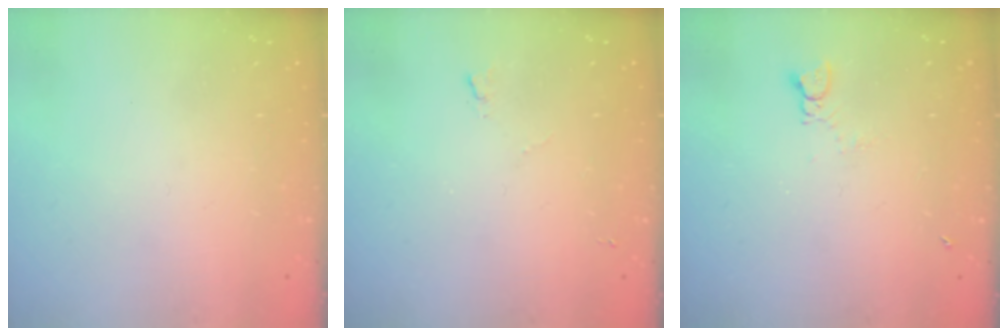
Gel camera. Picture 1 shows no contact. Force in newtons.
{"total": 3.4, "press": 3.4, "slide": 0.6}
{"total": 0.9, "press": 0.9, "slide": 0.1}